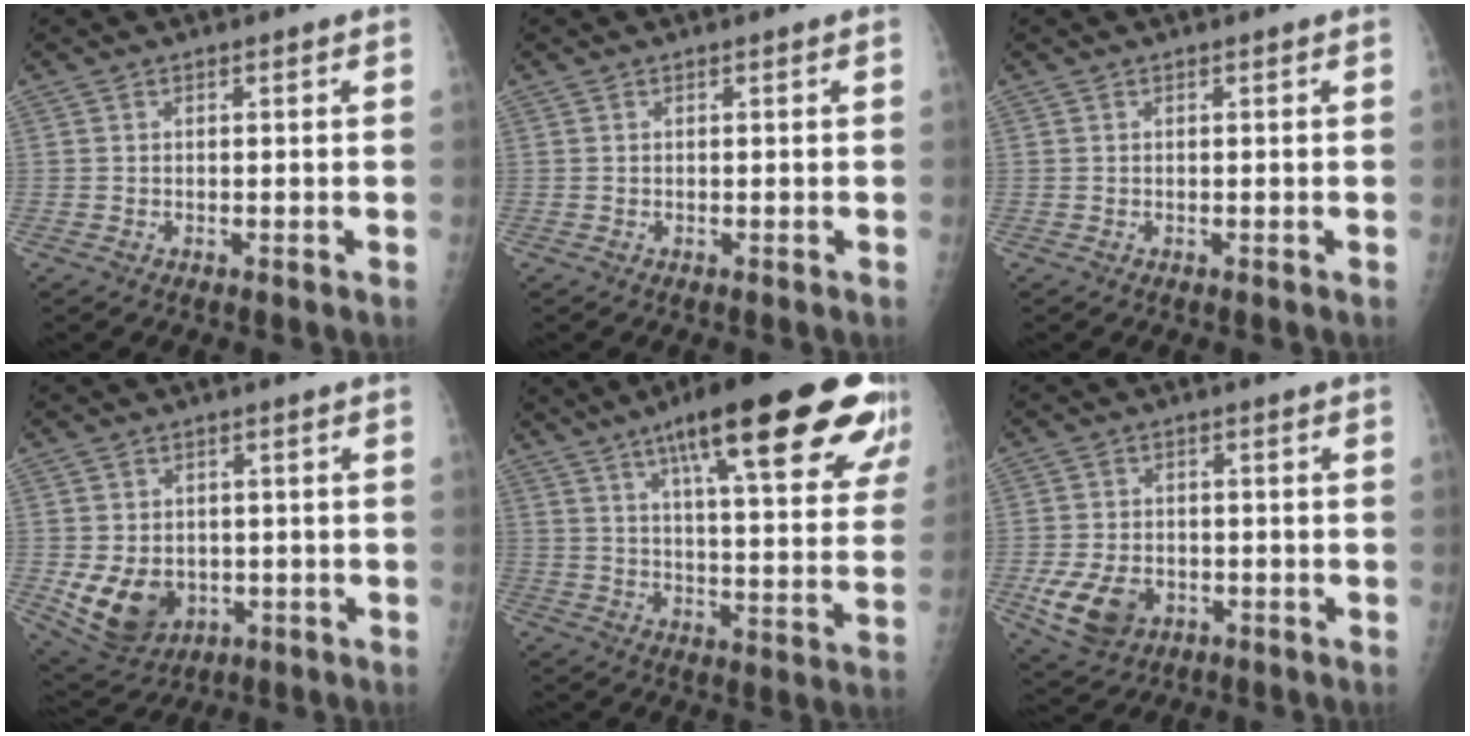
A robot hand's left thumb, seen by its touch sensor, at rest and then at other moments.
{"total": 0.0}
{"total": 0.0}
{"total": 10.6, "force": [-2.0, 8.4, 6.2], "torque": [-0.093, -0.001, -0.009]}
{"total": 28.4, "force": [16.7, 5.9, 22.2], "torque": [-0.284, -0.030, 0.233]}
{"total": 9.0, "force": [-3.1, 6.4, 5.5], "torque": [-0.101, 0.006, -0.044]}